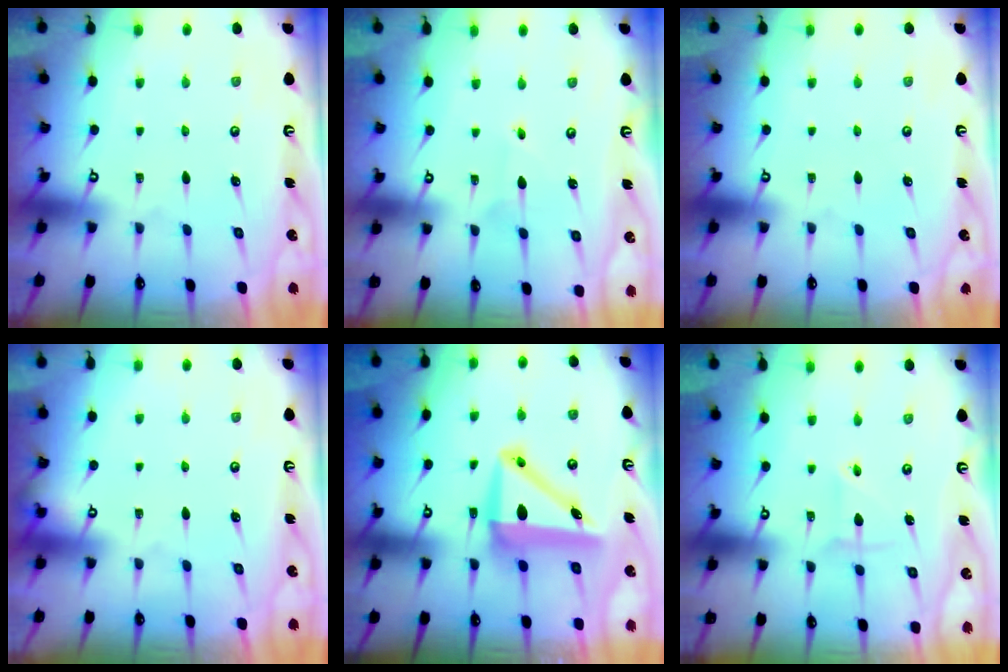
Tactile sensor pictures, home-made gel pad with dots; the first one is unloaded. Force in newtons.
{"total": 3.0, "press": 2.9, "slide": 0.3}
{"total": 0.0}
{"total": 0.0}
{"total": 9.2, "press": 8.9, "slide": 2.4}
{"total": 3.3, "press": 3.3, "slide": 0.3}